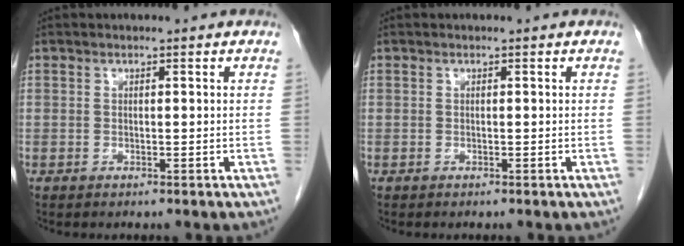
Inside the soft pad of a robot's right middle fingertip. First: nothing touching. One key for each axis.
{"total": 0.0}